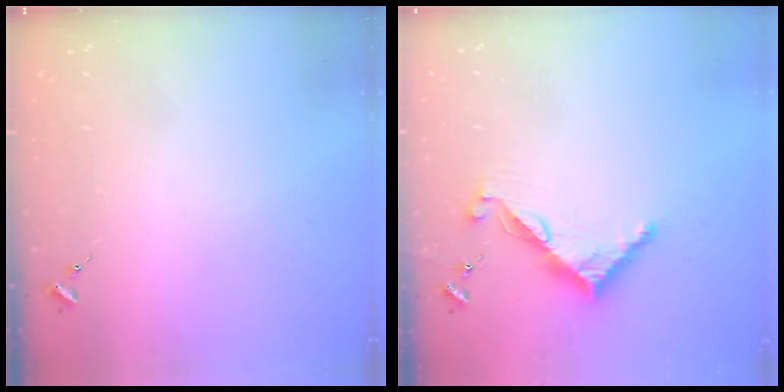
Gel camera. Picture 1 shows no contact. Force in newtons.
{"total": 8.7, "press": 8.7, "slide": 0.6}